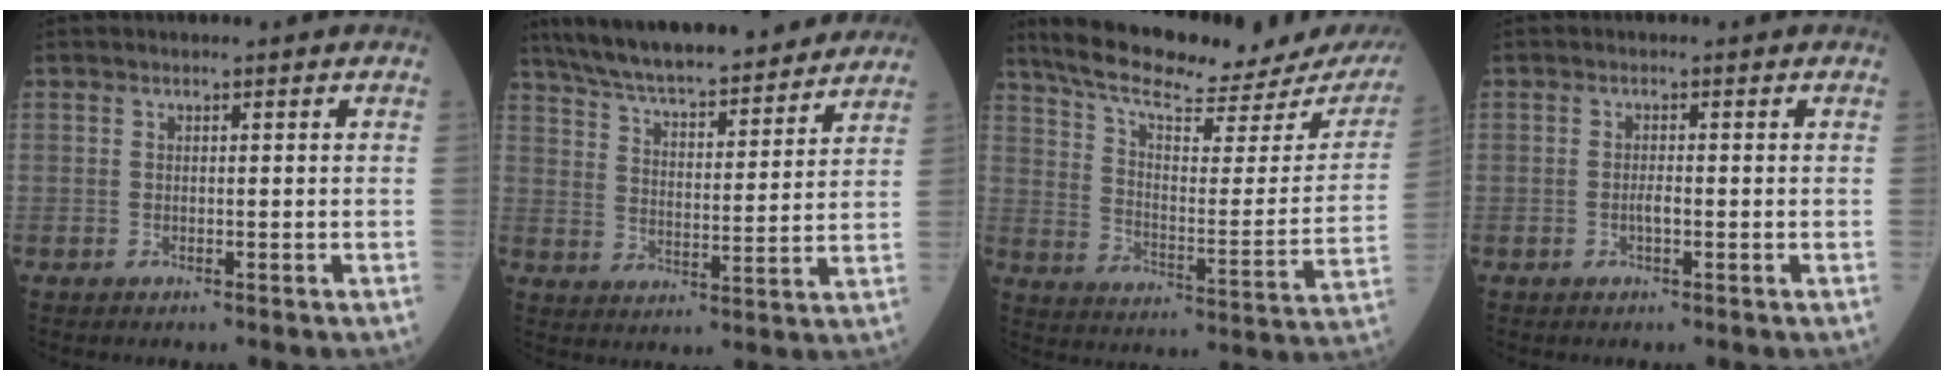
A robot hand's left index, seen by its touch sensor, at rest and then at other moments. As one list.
[{"total": 22.3, "force": [19.9, 3.4, 9.5], "torque": [-0.159, 0.019, 0.290]}, {"total": 25.5, "force": [22.2, 3.7, 11.9], "torque": [-0.194, -0.044, 0.303]}, {"total": 1.1, "force": [-0.2, 0.2, 1.0], "torque": [-0.022, 0.000, -0.005]}]